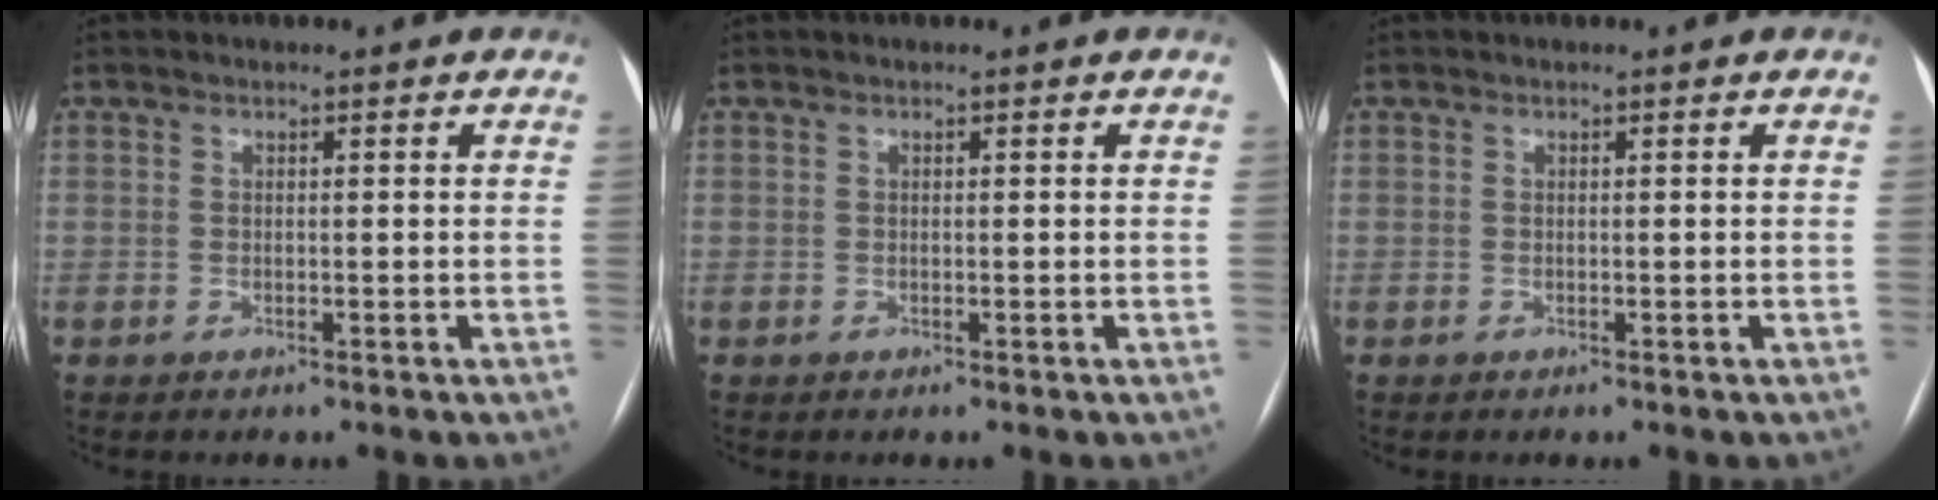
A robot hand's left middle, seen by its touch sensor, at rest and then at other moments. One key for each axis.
{"total": 0.0}
{"total": 0.0}